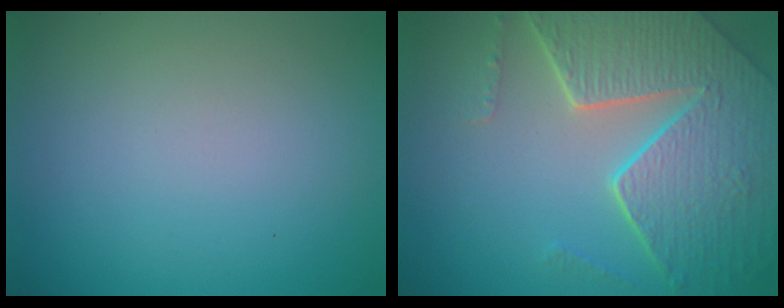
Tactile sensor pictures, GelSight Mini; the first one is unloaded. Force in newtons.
{"total": 8.0, "press": 5.7, "slide": 5.7}